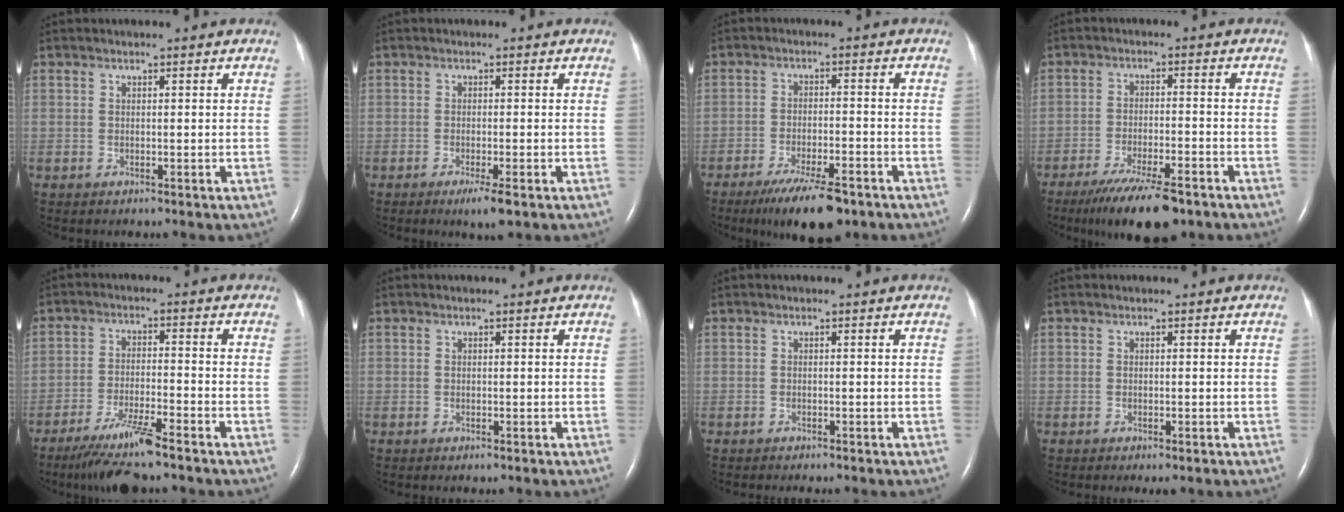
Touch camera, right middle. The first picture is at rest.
{"total": 3.0, "force": [-1.6, 0.0, 2.5], "torque": [-0.040, -0.012, -0.024]}
{"total": 9.8, "force": [-7.0, 1.8, 6.6], "torque": [-0.112, -0.021, -0.110]}
{"total": 11.4, "force": [-8.3, 1.9, 7.5], "torque": [-0.125, -0.026, -0.133]}
{"total": 8.2, "force": [-6.4, -0.2, 5.2], "torque": [-0.099, -0.028, -0.116]}
{"total": 0.6, "force": [-0.4, 0.0, 0.5], "torque": [-0.011, -0.002, -0.002]}
{"total": 2.6, "force": [-2.3, 0.1, 1.3], "torque": [-0.020, -0.004, -0.023]}
{"total": 1.3, "force": [-0.9, 0.0, 1.0], "torque": [-0.012, -0.006, -0.008]}